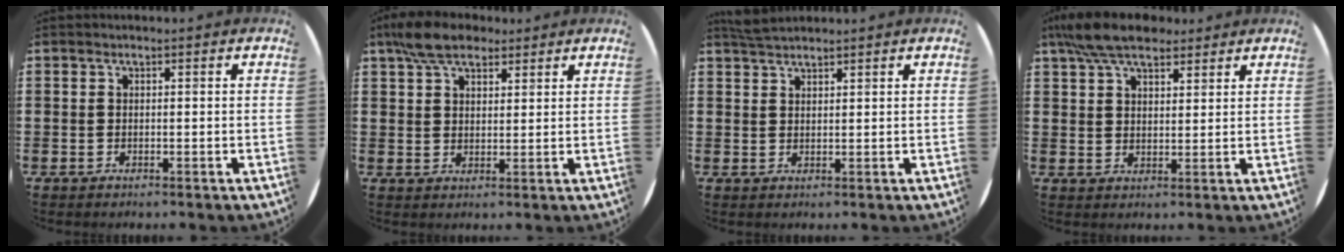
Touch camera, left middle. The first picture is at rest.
{"total": 6.1, "force": [4.7, 3.0, 2.3], "torque": [-0.052, 0.001, 0.088]}
{"total": 2.4, "force": [2.3, 0.4, 0.5], "torque": [-0.015, 0.003, 0.045]}
{"total": 7.6, "force": [6.2, 2.8, 3.4], "torque": [-0.084, -0.005, 0.117]}